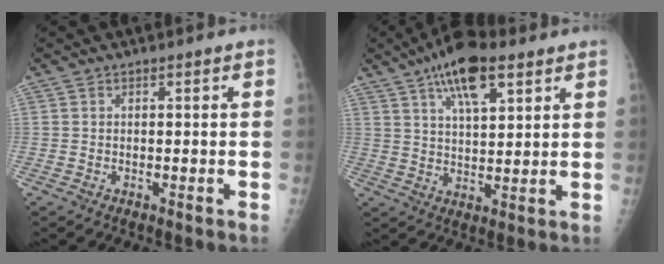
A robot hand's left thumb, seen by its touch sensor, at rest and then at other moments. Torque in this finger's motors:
{"motor_torque": [1.62, 1.20, 1.06, -0.82, 0.44]}